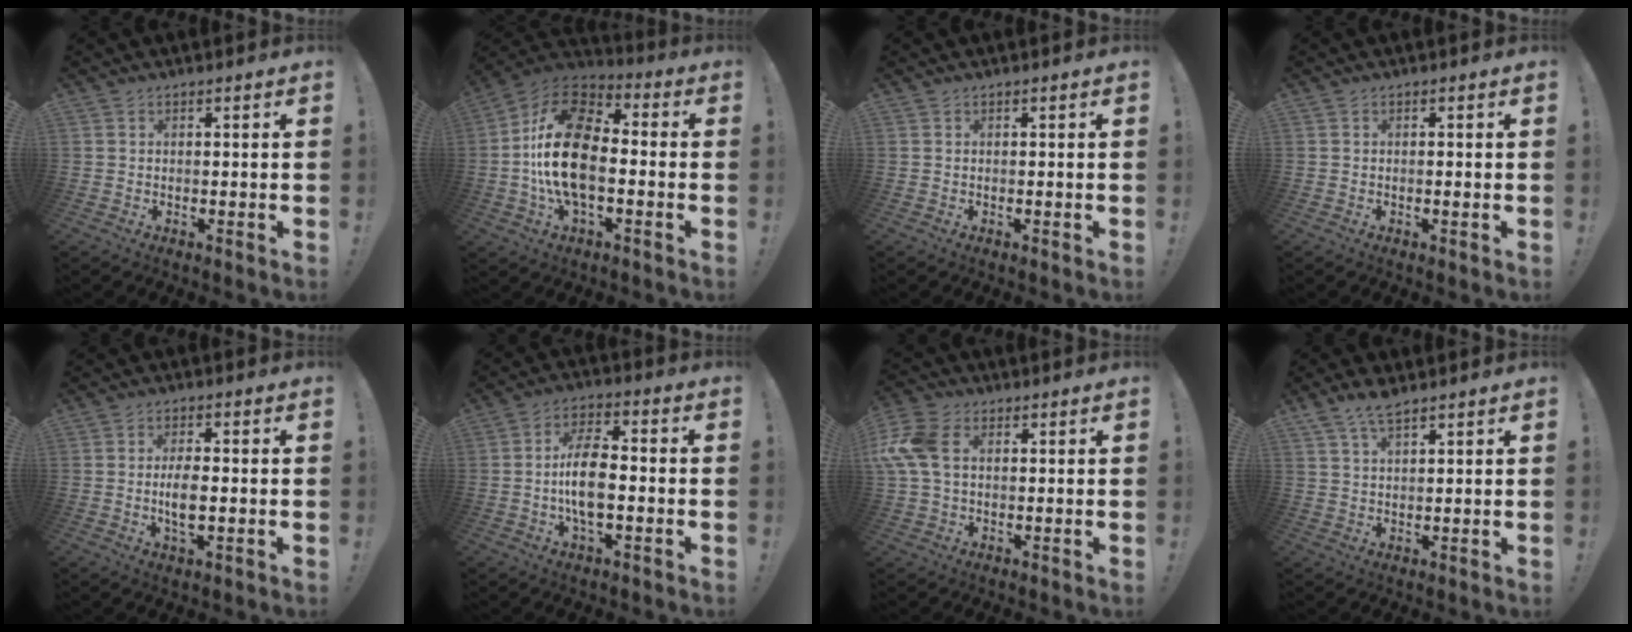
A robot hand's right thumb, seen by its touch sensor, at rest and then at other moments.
{"total": 21.7, "force": [-1.9, 12.2, 17.8], "torque": [-0.338, 0.029, -0.030]}
{"total": 0.0}
{"total": 0.7, "force": [-0.2, -0.1, 0.7], "torque": [-0.009, -0.002, -0.004]}
{"total": 6.2, "force": [-0.8, 2.2, 5.7], "torque": [-0.116, -0.004, -0.018]}
{"total": 11.6, "force": [-2.0, 5.4, 10.0], "torque": [-0.192, 0.012, -0.038]}
{"total": 11.2, "force": [1.9, 7.3, 8.3], "torque": [-0.186, 0.006, 0.037]}
{"total": 5.3, "force": [3.9, 1.4, 3.3], "torque": [-0.059, -0.016, 0.071]}